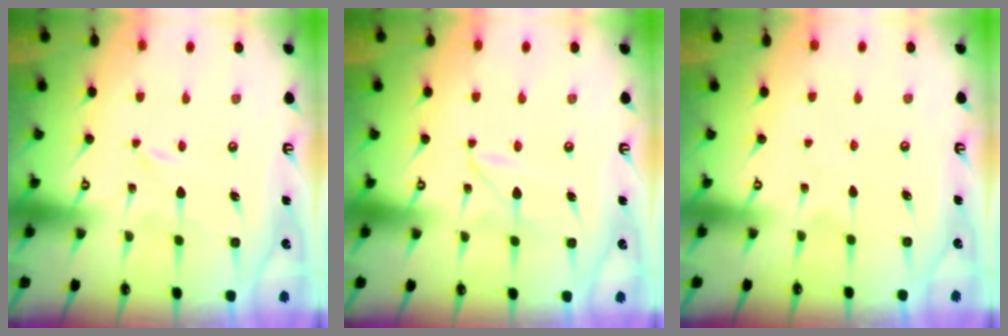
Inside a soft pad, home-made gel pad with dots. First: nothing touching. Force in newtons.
{"total": 2.0, "press": 2.0, "slide": 0.2}
{"total": 2.2, "press": 2.2, "slide": 0.2}